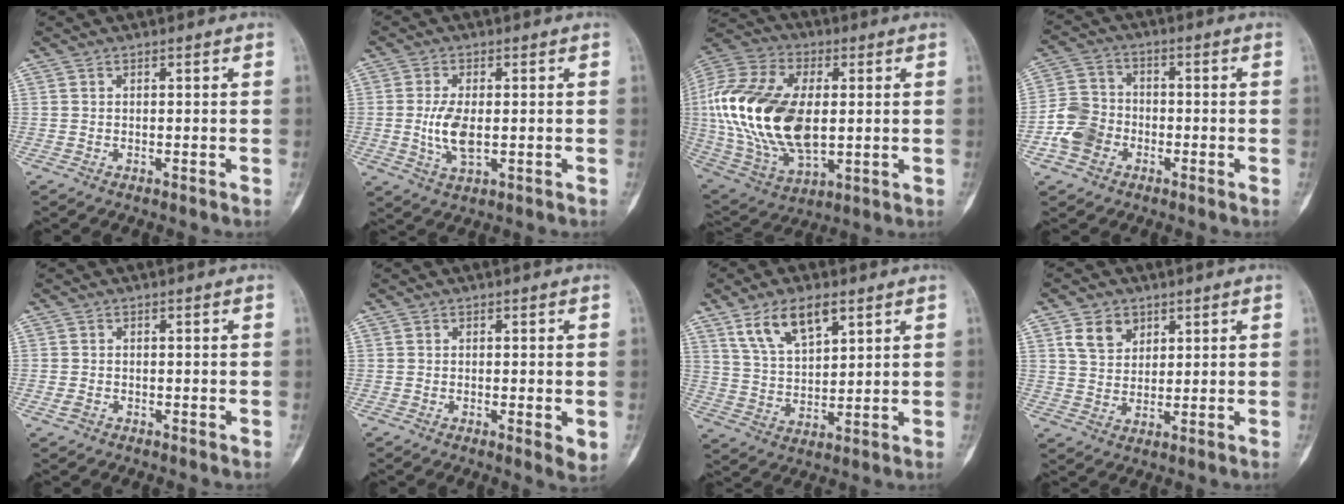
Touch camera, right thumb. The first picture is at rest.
{"total": 6.6, "force": [-0.3, 3.1, 5.8], "torque": [-0.122, -0.007, -0.002]}
{"total": 25.6, "force": [1.4, 14.7, 20.9], "torque": [-0.433, -0.007, 0.030]}
{"total": 7.9, "force": [-2.9, 6.4, 3.5], "torque": [-0.055, 0.026, -0.059]}
{"total": 1.0, "force": [-0.5, 0.8, 0.3], "torque": [-0.007, 0.003, -0.009]}
{"total": 2.9, "force": [-0.3, 0.9, 2.8], "torque": [-0.040, -0.010, -0.004]}
{"total": 10.6, "force": [6.2, 4.8, 7.1], "torque": [-0.121, -0.023, 0.126]}
{"total": 6.3, "force": [3.2, 4.6, 2.8], "torque": [-0.031, -0.016, 0.064]}